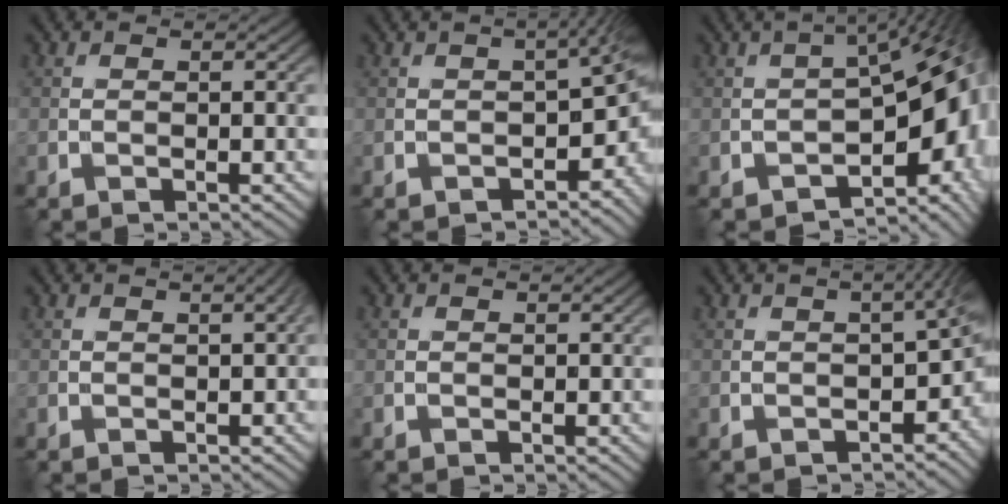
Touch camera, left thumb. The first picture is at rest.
{"total": 6.4, "force": [-2.6, 2.0, 5.5], "torque": [-0.070, -0.015, -0.025]}
{"total": 12.7, "force": [-3.4, 5.5, 10.9], "torque": [-0.142, -0.023, -0.035]}
{"total": 1.9, "force": [0.3, 0.5, 1.8], "torque": [-0.007, 0.010, 0.002]}
{"total": 0.0}
{"total": 5.1, "force": [-1.7, 1.6, 4.6], "torque": [-0.051, -0.008, -0.011]}